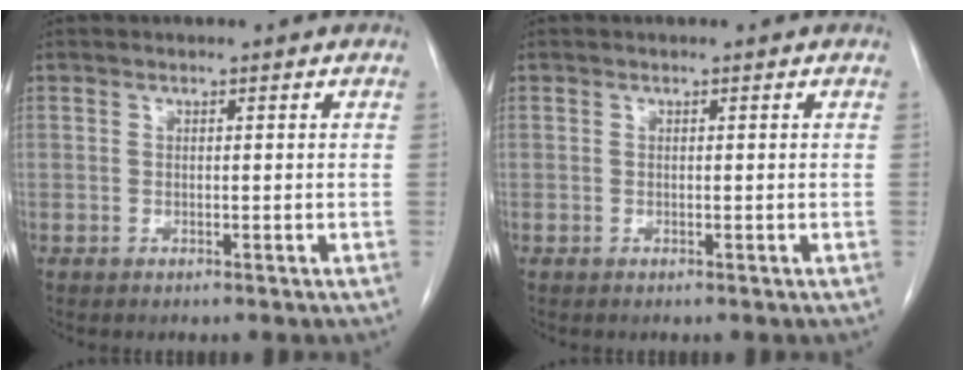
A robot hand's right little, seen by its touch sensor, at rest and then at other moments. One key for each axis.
{"total": 0.0}